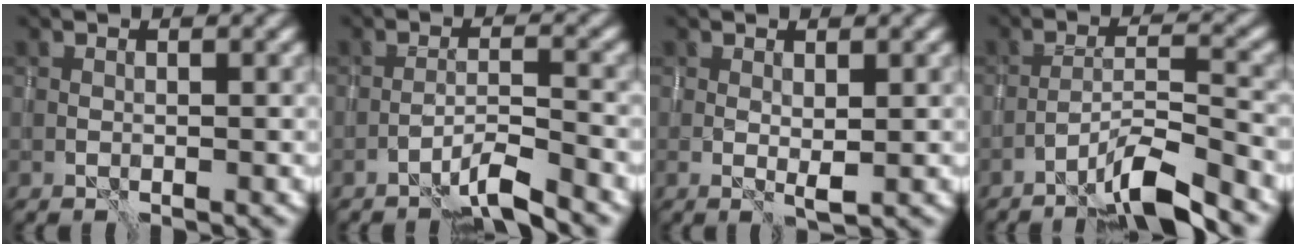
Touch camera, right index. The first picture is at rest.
{"total": 3.3, "force": [-2.7, 0.2, 2.0], "torque": [-0.031, 0.008, -0.058]}
{"total": 1.3, "force": [0.2, 0.2, 1.2], "torque": [-0.024, -0.003, 0.004]}
{"total": 5.5, "force": [-4.1, 0.5, 3.6], "torque": [-0.059, 0.011, -0.080]}